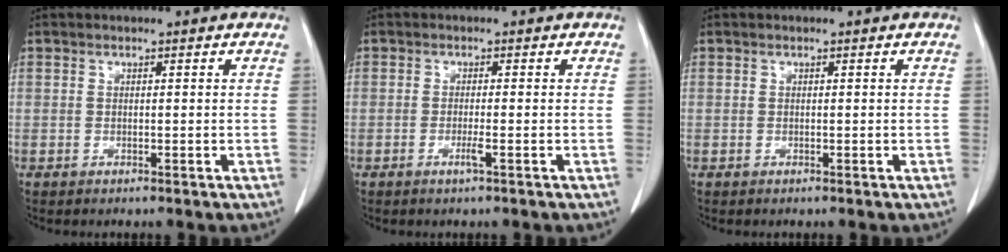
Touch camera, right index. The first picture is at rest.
{"total": 1.7, "force": [-0.8, -0.2, 1.5], "torque": [-0.030, -0.004, -0.015]}
{"total": 0.0}